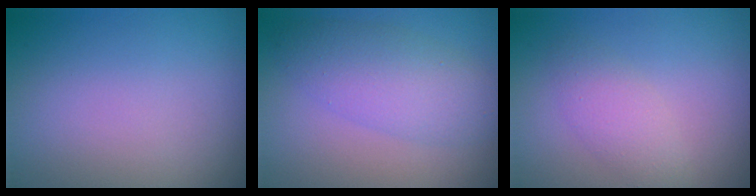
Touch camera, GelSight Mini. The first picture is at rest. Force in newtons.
{"total": 4.3, "press": 4.3, "slide": 0.0}
{"total": 2.3, "press": 2.3, "slide": 0.2}